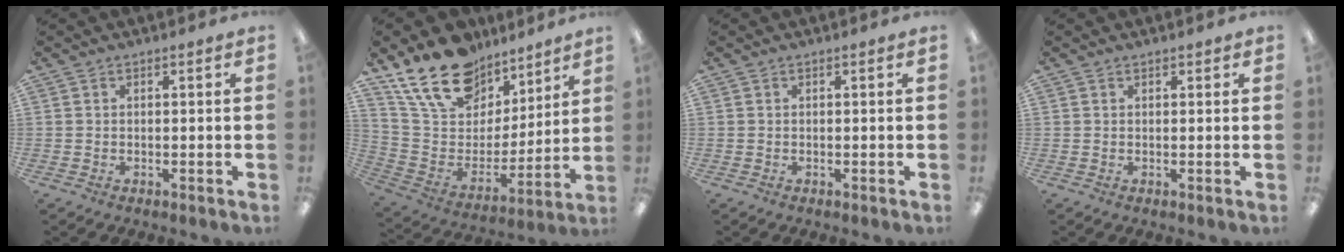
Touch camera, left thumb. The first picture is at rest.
{"total": 19.6, "force": [14.6, 10.8, 7.6], "torque": [-0.152, -0.090, 0.269]}
{"total": 0.0}
{"total": 0.8, "force": [0.5, 0.6, 0.1], "torque": [-0.003, 0.003, 0.008]}